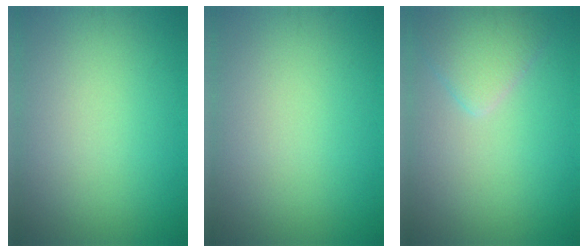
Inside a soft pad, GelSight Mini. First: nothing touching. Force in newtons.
{"total": 0.0}
{"total": 2.6, "press": 2.6, "slide": 0.2}